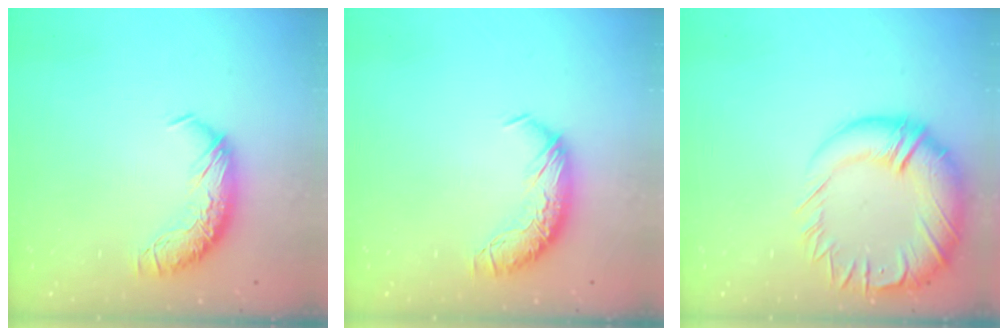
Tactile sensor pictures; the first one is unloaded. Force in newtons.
{"total": 0.0}
{"total": 10.2, "press": 9.1, "slide": 4.7}